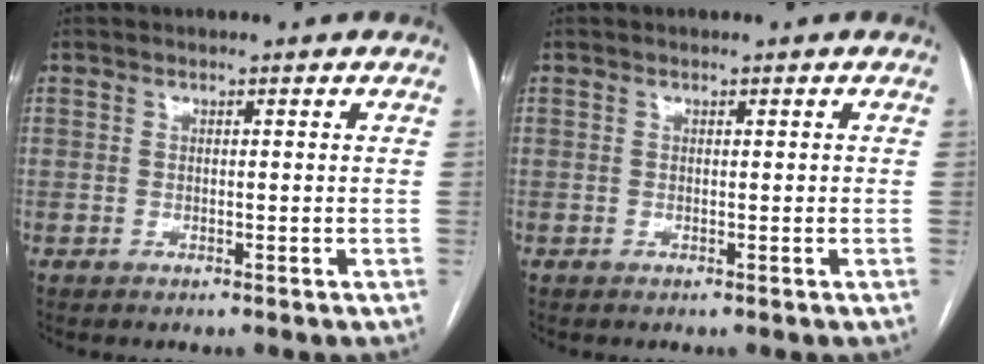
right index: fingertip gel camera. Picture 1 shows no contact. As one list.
[{"total": 0.0}]